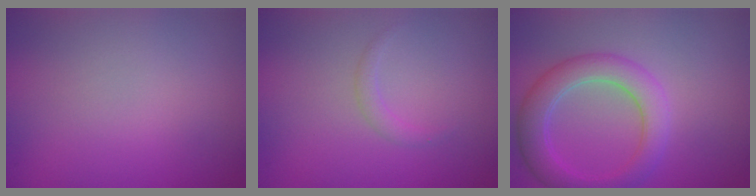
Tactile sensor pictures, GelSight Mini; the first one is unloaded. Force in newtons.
{"total": 0.9, "press": 0.9, "slide": 0.1}
{"total": 4.6, "press": 4.5, "slide": 0.5}